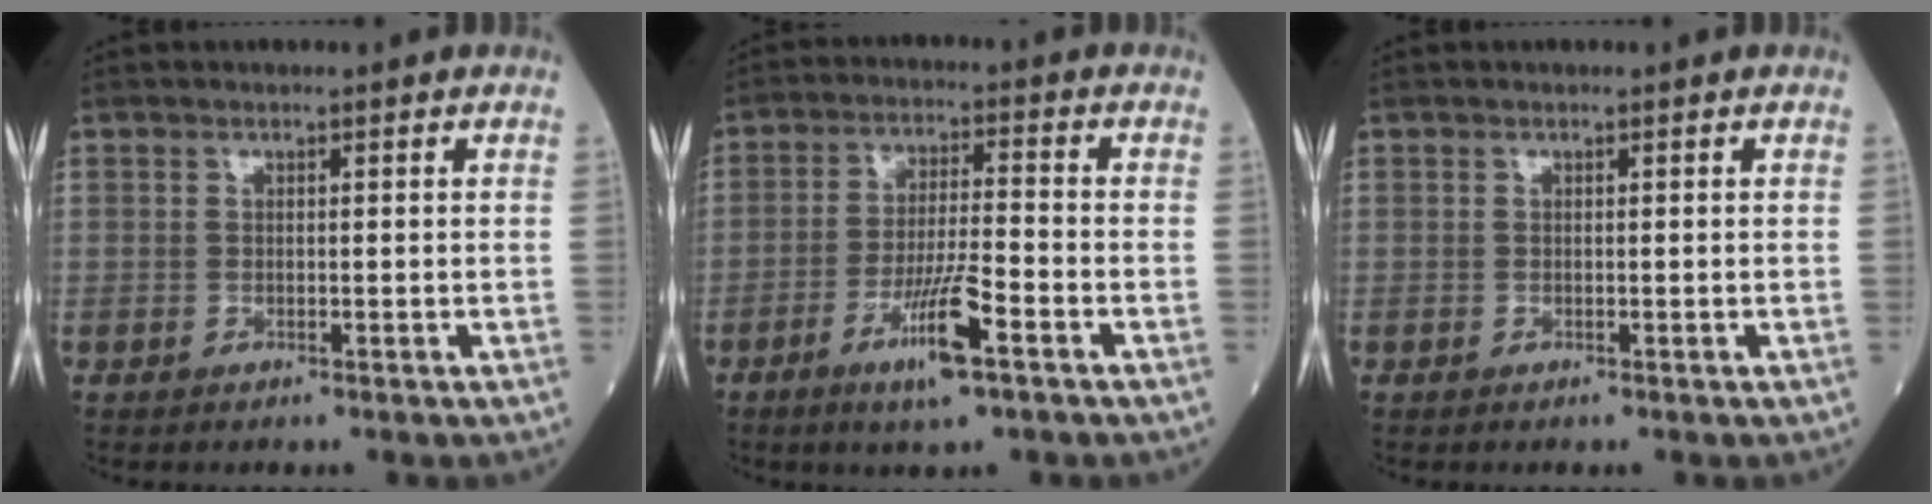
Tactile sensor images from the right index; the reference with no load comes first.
{"total": 8.7, "force": [-4.6, 0.4, 7.4], "torque": [-0.140, -0.010, -0.081]}
{"total": 0.0}